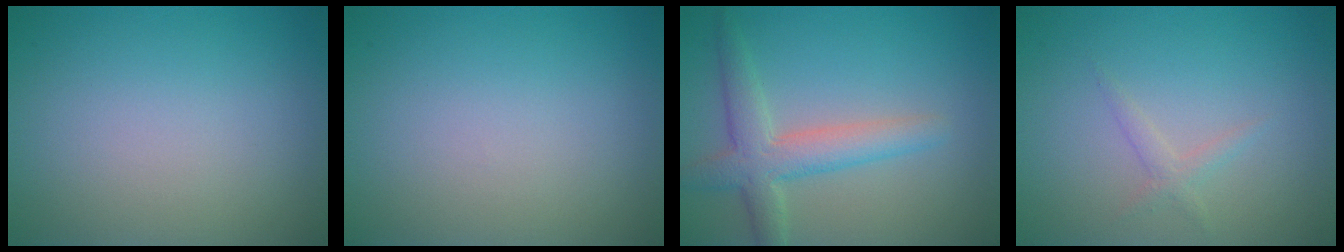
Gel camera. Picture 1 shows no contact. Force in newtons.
{"total": 0.0}
{"total": 4.2, "press": 4.2, "slide": 0.0}
{"total": 1.2, "press": 1.2, "slide": 0.1}